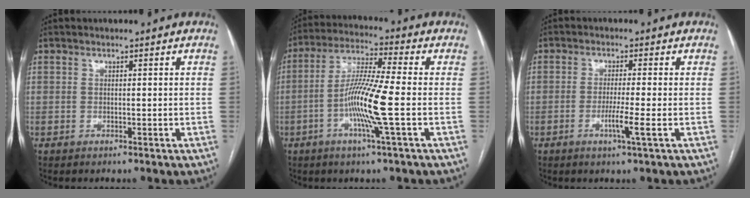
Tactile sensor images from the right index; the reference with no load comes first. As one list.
[{"total": 11.0, "force": [-2.6, -0.7, 10.7], "torque": [-0.208, -0.005, -0.058]}, {"total": 4.1, "force": [-1.4, -0.7, 3.8], "torque": [-0.074, -0.009, -0.027]}]